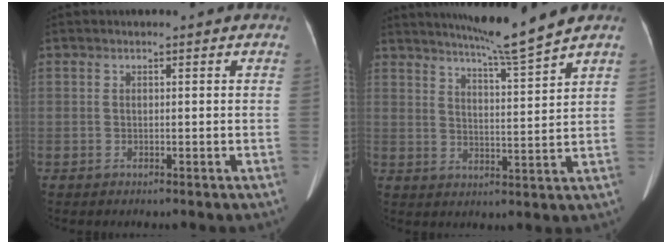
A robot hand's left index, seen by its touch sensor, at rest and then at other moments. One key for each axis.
{"total": 8.6, "fx": 7.4, "fy": -2.0, "fz": 3.8, "tx": -0.064, "ty": -0.015, "tz": 0.122}